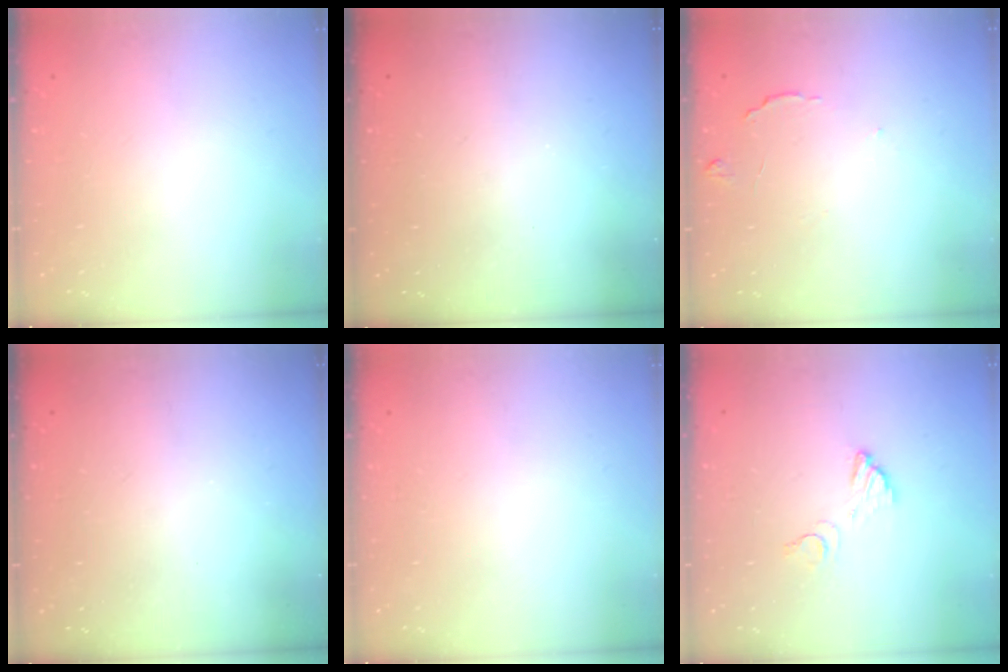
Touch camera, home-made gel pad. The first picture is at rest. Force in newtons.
{"total": 3.3, "press": 3.3, "slide": 0.1}
{"total": 6.7, "press": 6.7, "slide": 0.6}
{"total": 3.3, "press": 3.3, "slide": 0.1}
{"total": 0.0}
{"total": 3.7, "press": 3.7, "slide": 0.2}